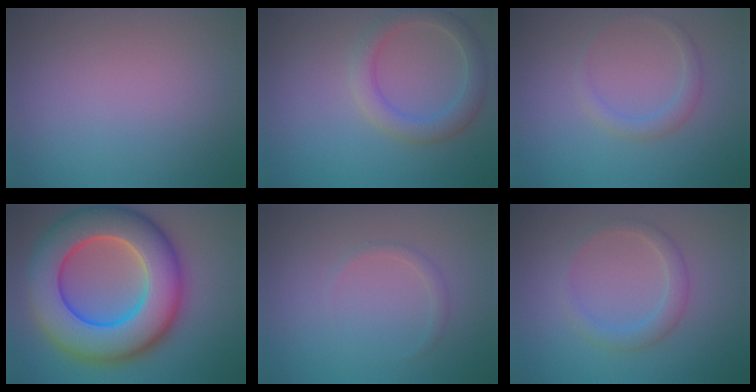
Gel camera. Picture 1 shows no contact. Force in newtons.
{"total": 3.2, "press": 3.2, "slide": 0.2}
{"total": 1.6, "press": 1.6, "slide": 0.1}
{"total": 13.6, "press": 13.6, "slide": 0.6}
{"total": 0.8, "press": 0.8, "slide": 0.2}
{"total": 2.2, "press": 2.2, "slide": 0.1}